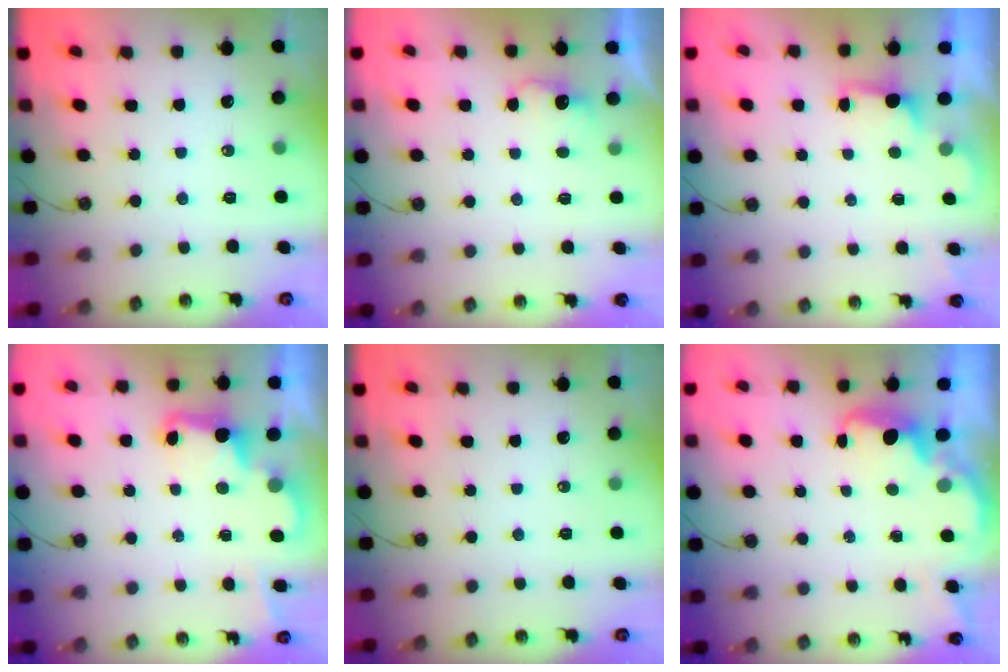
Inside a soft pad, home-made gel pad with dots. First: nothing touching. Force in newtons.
{"total": 2.8, "press": 2.7, "slide": 0.8}
{"total": 0.9, "press": 0.4, "slide": 0.8}
{"total": 3.2, "press": 3.1, "slide": 0.6}
{"total": 0.0}
{"total": 1.7, "press": 1.6, "slide": 0.6}